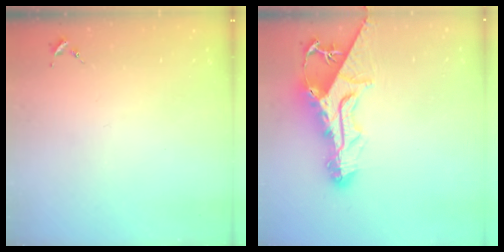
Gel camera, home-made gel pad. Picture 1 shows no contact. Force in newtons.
{"total": 17.6, "press": 17.5, "slide": 1.7}